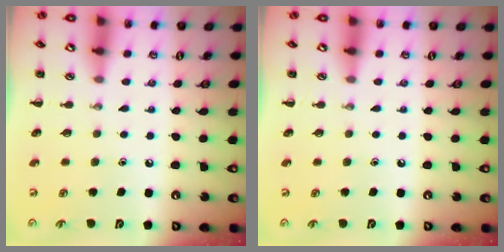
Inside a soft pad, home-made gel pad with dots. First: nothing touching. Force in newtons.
{"total": 0.0}